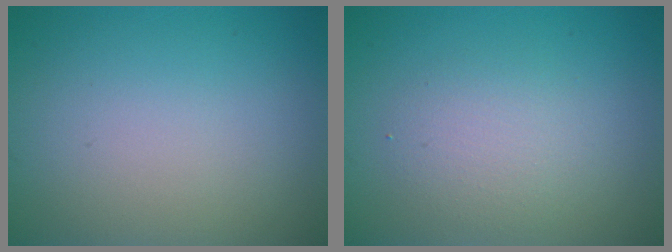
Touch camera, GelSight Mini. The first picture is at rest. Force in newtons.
{"total": 2.6, "press": 2.6, "slide": 0.2}